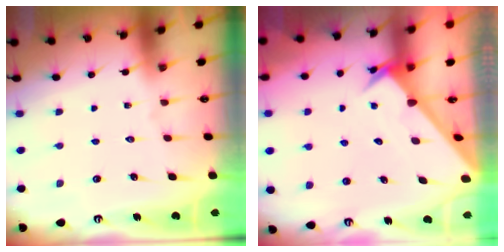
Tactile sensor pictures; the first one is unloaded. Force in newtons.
{"total": 2.9, "press": 2.9, "slide": 0.1}